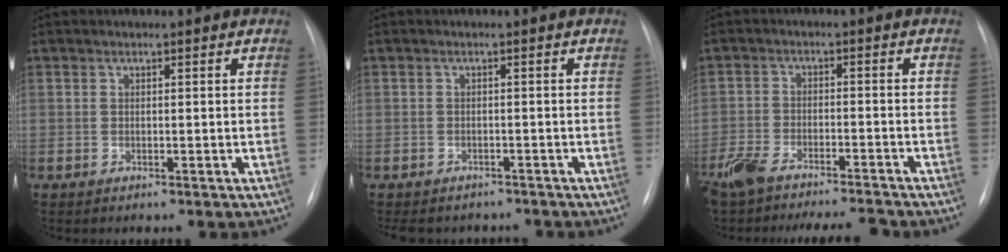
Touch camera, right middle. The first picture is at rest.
{"total": 8.4, "force": [-7.4, 3.4, 1.8], "torque": [-0.030, 0.004, -0.089]}
{"total": 13.3, "force": [-11.7, 2.0, 6.0], "torque": [-0.109, -0.004, -0.180]}